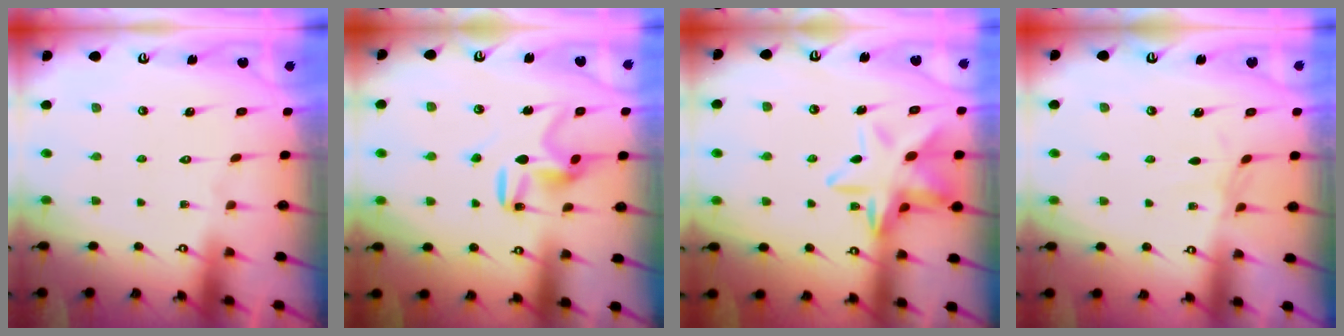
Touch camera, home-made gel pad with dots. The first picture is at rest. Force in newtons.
{"total": 9.6, "press": 9.6, "slide": 0.7}
{"total": 13.7, "press": 13.6, "slide": 1.3}
{"total": 2.3, "press": 2.2, "slide": 0.4}